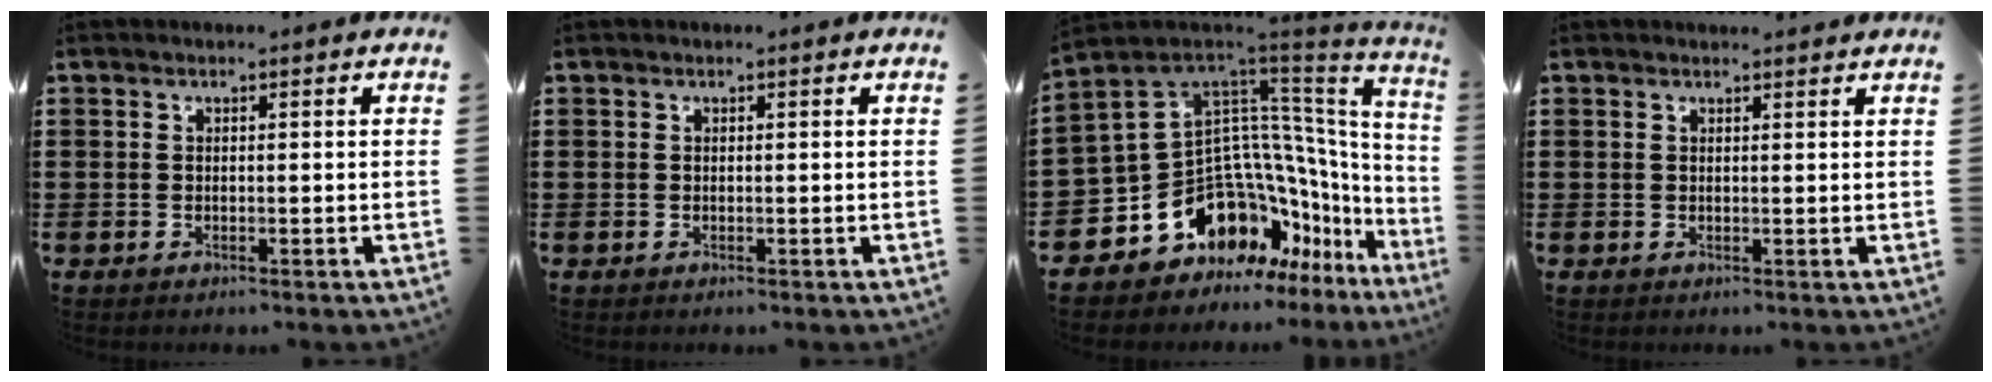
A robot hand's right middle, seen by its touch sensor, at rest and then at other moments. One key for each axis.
{"total": 0.0}
{"total": 14.5, "fx": -6.3, "fy": 10.5, "fz": 7.7, "tx": -0.194, "ty": -0.013, "tz": -0.092}
{"total": 0.9, "fx": 0.9, "fy": 0.0, "fz": 0.0, "tx": 0.005, "ty": -0.006, "tz": 0.015}